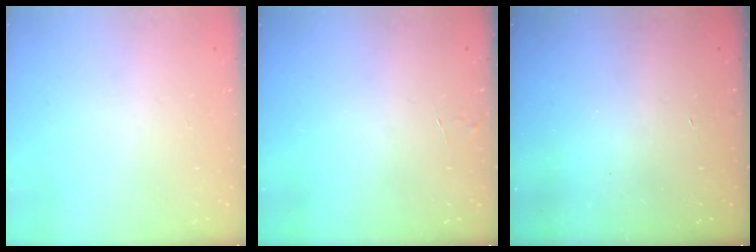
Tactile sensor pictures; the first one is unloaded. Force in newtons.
{"total": 3.8, "press": 3.8, "slide": 0.3}
{"total": 3.3, "press": 3.3, "slide": 0.3}